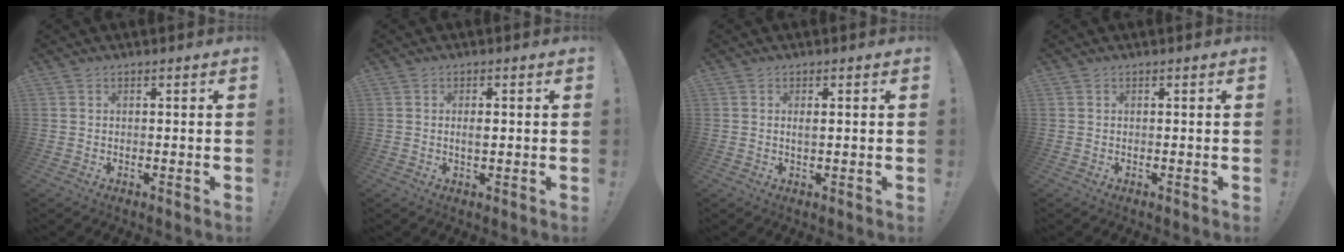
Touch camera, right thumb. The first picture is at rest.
{"total": 2.0, "force": [0.0, 0.9, 1.8], "torque": [-0.032, 0.002, -0.001]}
{"total": 1.5, "force": [0.4, 0.3, 1.4], "torque": [-0.026, -0.002, 0.006]}
{"total": 0.0}